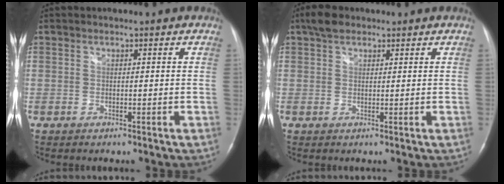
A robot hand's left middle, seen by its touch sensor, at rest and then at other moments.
{"total": 3.1, "force": [2.2, 1.6, 1.4], "torque": [-0.032, 0.016, 0.040]}